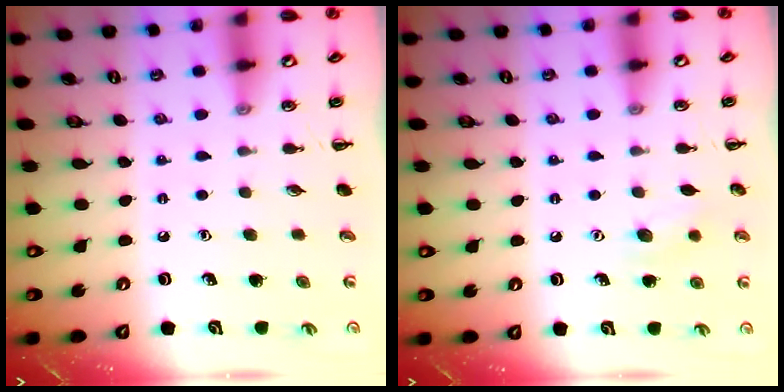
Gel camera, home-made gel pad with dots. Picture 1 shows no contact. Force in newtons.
{"total": 7.4, "press": 7.1, "slide": 1.9}